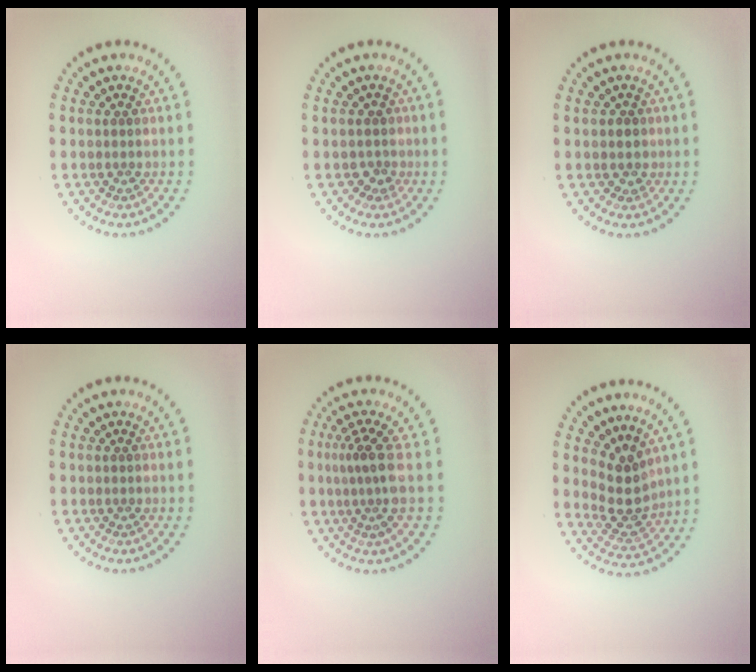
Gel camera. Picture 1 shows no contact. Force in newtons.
{"total": 1.4, "press": 1.1, "slide": 0.8}
{"total": 1.0, "press": 0.8, "slide": 0.7}
{"total": 0.0}
{"total": 2.9, "press": 2.1, "slide": 2.0}
{"total": 3.3, "press": 2.8, "slide": 1.7}